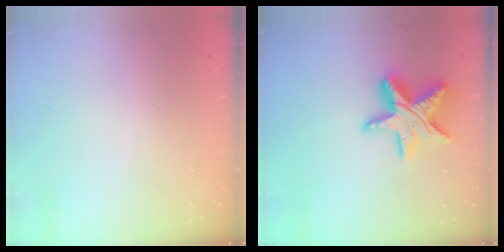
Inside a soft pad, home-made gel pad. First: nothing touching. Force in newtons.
{"total": 15.6, "press": 15.6, "slide": 1.1}